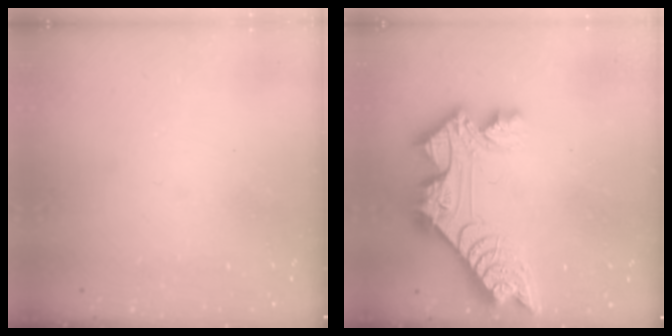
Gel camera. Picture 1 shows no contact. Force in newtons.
{"total": 14.9, "press": 14.8, "slide": 1.5}